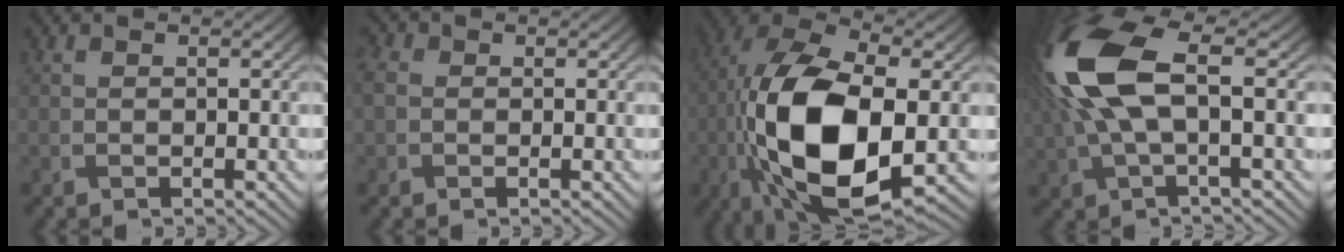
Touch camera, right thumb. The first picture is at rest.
{"total": 2.5, "force": [0.1, 2.2, 1.3], "torque": [-0.040, 0.006, -0.002]}
{"total": 18.5, "force": [-3.4, 9.3, 15.6], "torque": [-0.328, -0.008, -0.070]}
{"total": 12.7, "force": [1.8, 5.2, 11.4], "torque": [-0.298, 0.014, 0.034]}